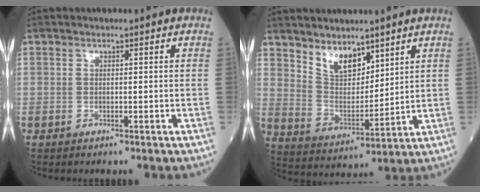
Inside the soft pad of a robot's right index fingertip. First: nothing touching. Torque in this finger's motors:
{"motor_torque": [0.35, 0.15, 0.12, 0.06]}